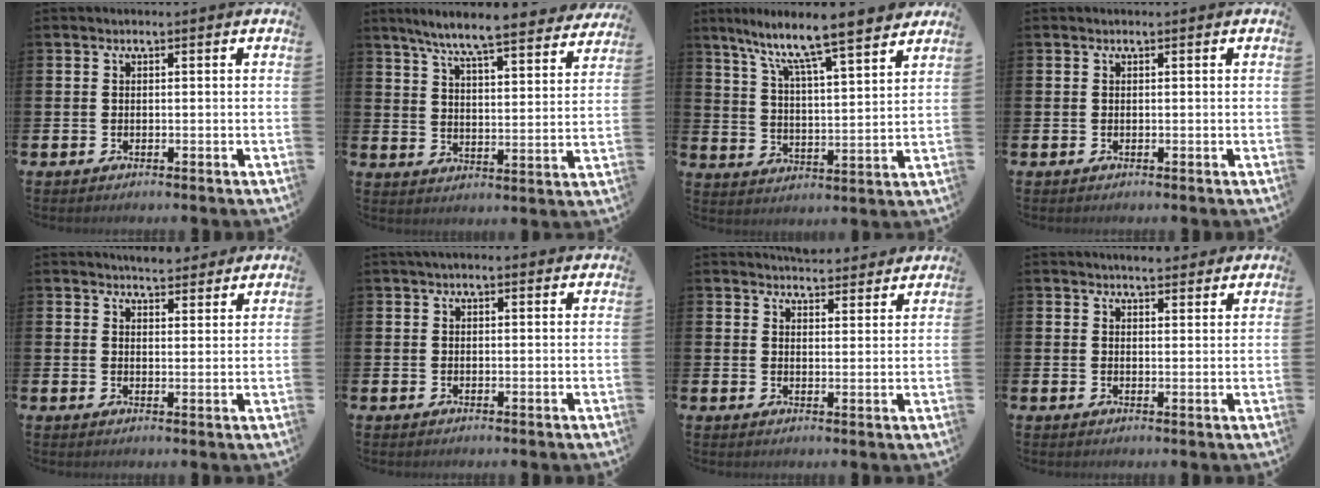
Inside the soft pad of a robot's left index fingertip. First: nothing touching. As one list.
[{"total": 8.1, "force": [7.4, 0.4, 3.3], "torque": [-0.088, -0.048, 0.127]}, {"total": 9.5, "force": [8.6, 0.2, 4.0], "torque": [-0.108, -0.062, 0.144]}, {"total": 0.0}, {"total": 4.6, "force": [4.6, 0.6, 0.1], "torque": [-0.010, -0.021, 0.085]}, {"total": 1.6, "force": [1.4, 0.3, 0.7], "torque": [-0.016, 0.004, 0.026]}, {"total": 5.1, "force": [5.0, 0.7, 0.2], "torque": [-0.006, -0.030, 0.091]}, {"total": 3.6, "force": [3.5, 0.4, 0.2], "torque": [-0.008, -0.016, 0.064]}]